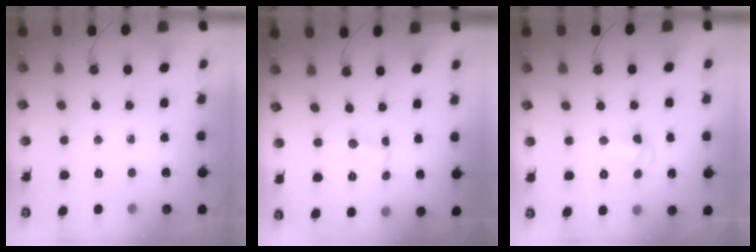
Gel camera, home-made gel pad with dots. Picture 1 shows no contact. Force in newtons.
{"total": 0.5, "press": 0.5, "slide": 0.1}
{"total": 4.1, "press": 4.0, "slide": 0.8}